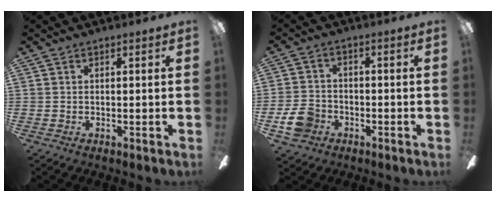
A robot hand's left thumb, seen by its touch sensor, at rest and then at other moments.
{"total": 7.5, "force": [-3.1, 5.8, 3.6], "torque": [-0.098, 0.018, -0.059]}